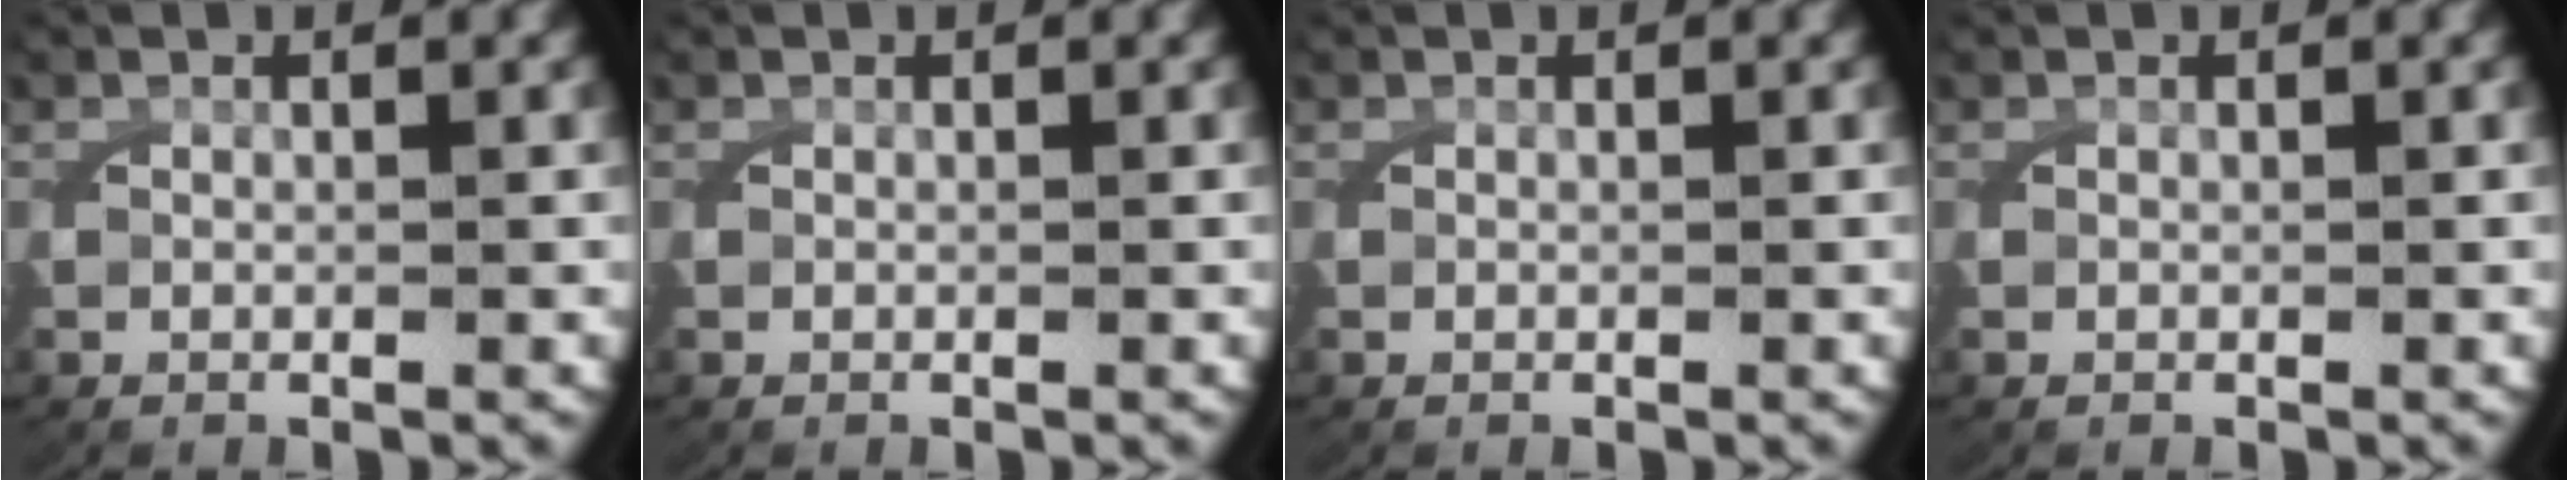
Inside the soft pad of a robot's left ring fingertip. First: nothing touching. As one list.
[{"total": 0.0}, {"total": 0.0}, {"total": 0.0}]